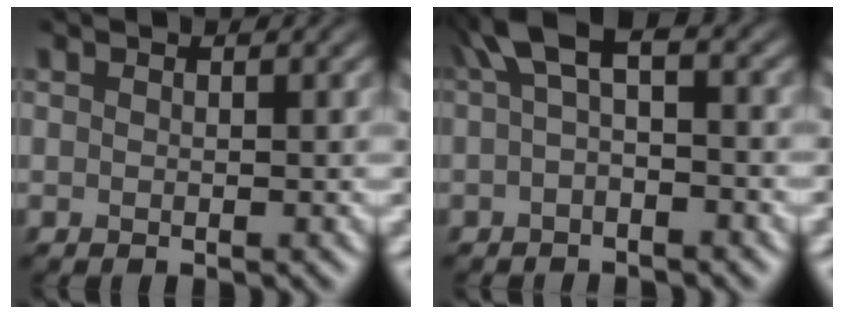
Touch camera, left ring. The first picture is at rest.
{"total": 4.0, "force": [0.8, 1.5, 3.6], "torque": [-0.058, 0.015, 0.005]}